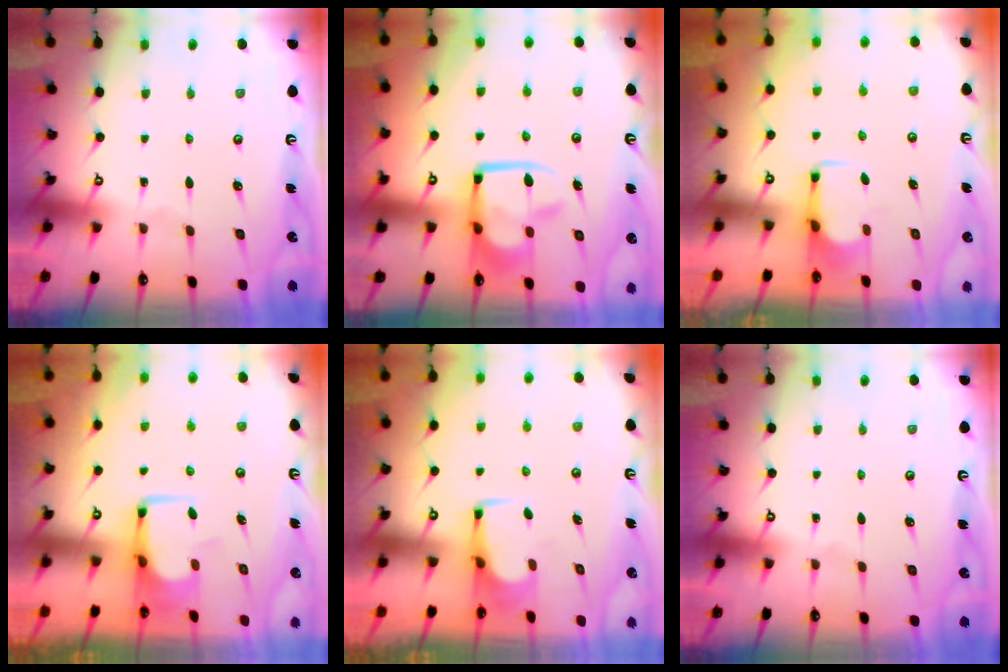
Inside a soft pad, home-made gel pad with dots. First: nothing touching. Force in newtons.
{"total": 12.9, "press": 12.8, "slide": 1.5}
{"total": 2.8, "press": 2.7, "slide": 0.7}
{"total": 6.0, "press": 6.0, "slide": 0.7}
{"total": 3.8, "press": 3.7, "slide": 0.3}
{"total": 0.0}